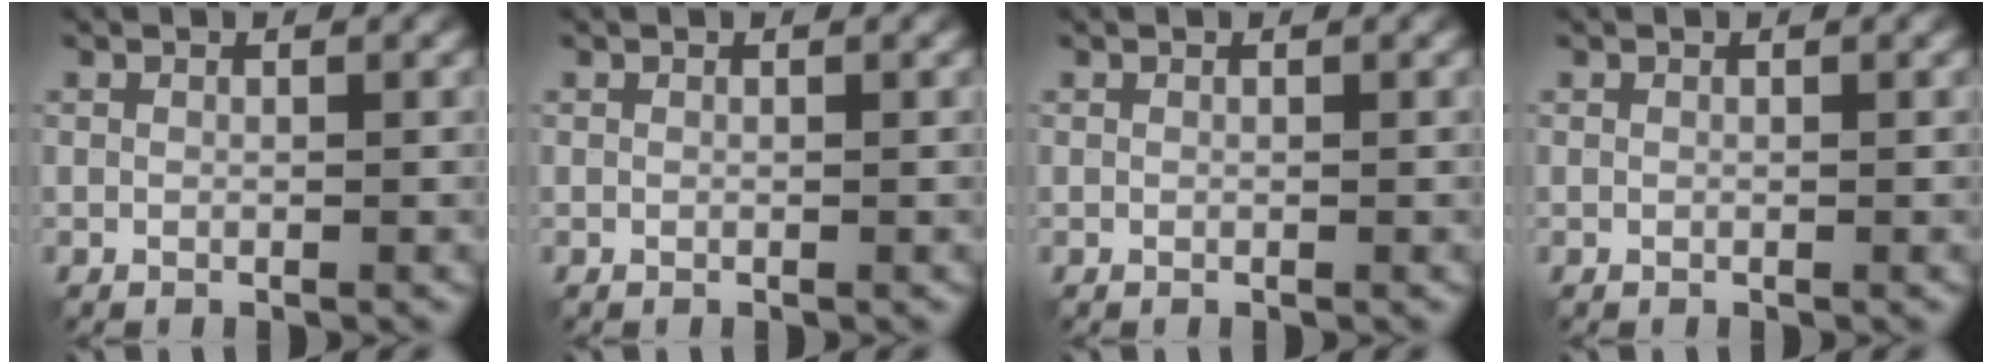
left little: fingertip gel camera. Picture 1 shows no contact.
{"total": 0.0}
{"total": 0.0}
{"total": 0.0}